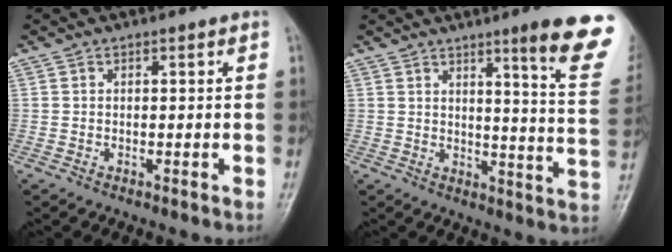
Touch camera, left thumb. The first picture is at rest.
{"total": 14.6, "force": [9.0, 0.9, 11.5], "torque": [-0.126, -0.055, 0.108]}